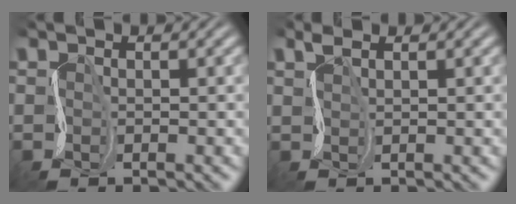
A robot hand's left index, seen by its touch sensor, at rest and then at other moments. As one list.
[{"total": 1.4, "force": [1.3, 0.4, -0.3], "torque": [0.006, 0.009, 0.023]}]